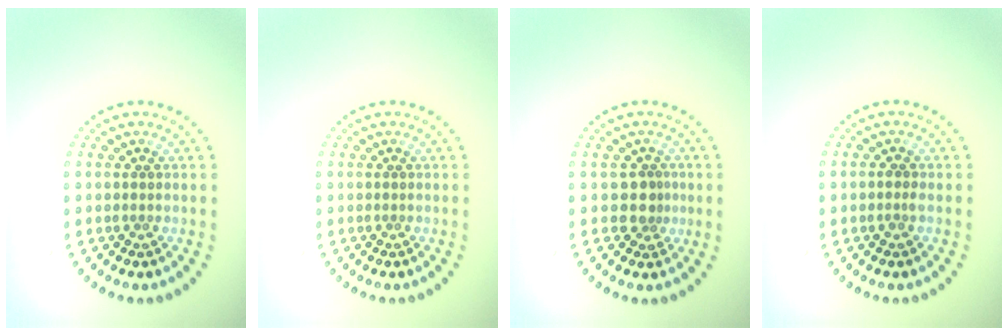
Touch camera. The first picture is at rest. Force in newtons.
{"total": 0.0}
{"total": 2.0, "press": 1.4, "slide": 1.4}
{"total": 0.5, "press": 0.5, "slide": 0.1}